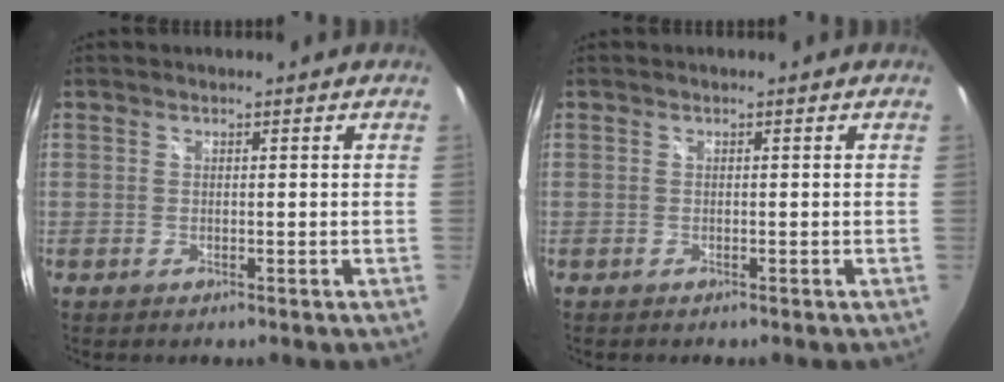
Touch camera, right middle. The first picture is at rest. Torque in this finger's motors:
{"motor_torque": [-0.27, -0.05, 0.02, -0.01]}